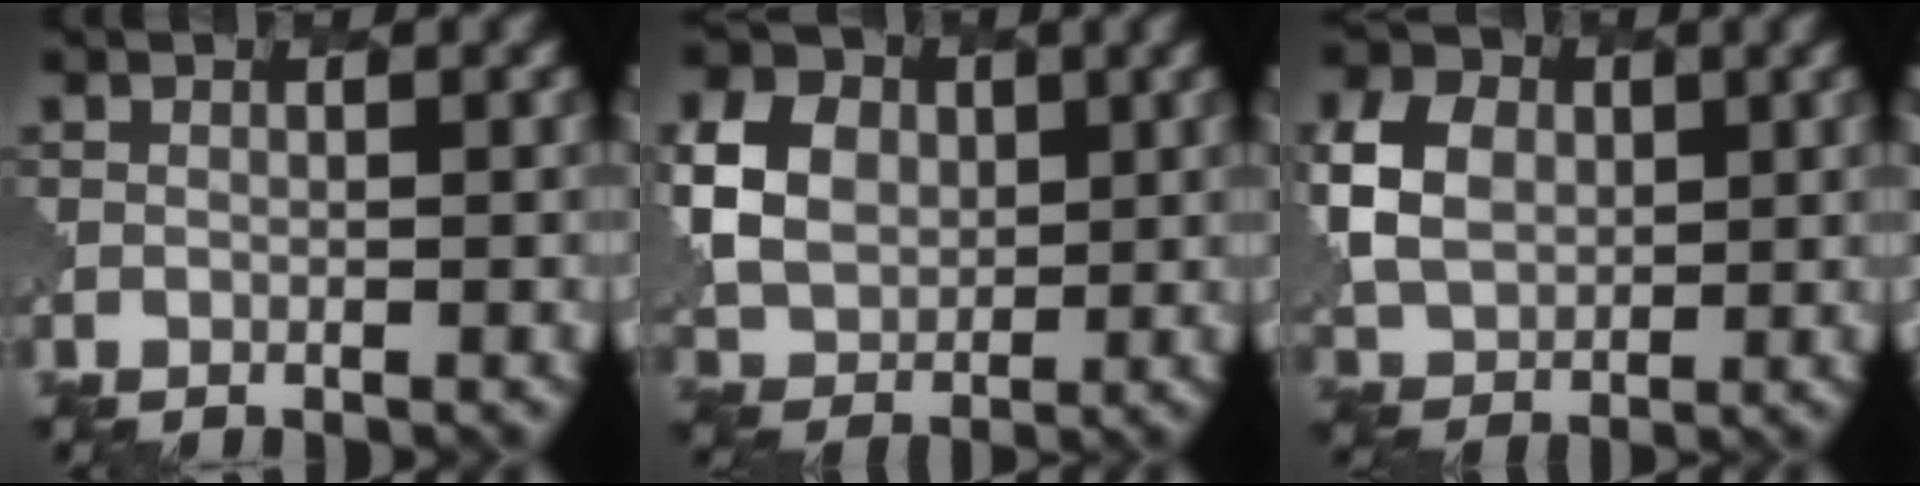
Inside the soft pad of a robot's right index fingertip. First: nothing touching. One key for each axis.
{"total": 7.0, "fx": 1.4, "fy": 5.6, "fz": 4.0, "tx": -0.102, "ty": 0.013, "tz": 0.019}
{"total": 6.2, "fx": 1.2, "fy": 4.9, "fz": 3.7, "tx": -0.091, "ty": 0.012, "tz": 0.015}